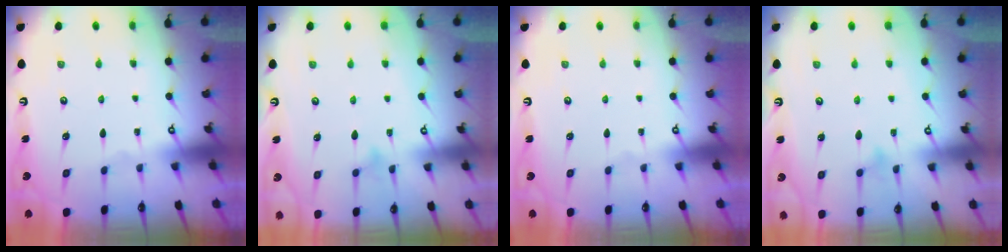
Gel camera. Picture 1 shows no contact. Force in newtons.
{"total": 9.0, "press": 9.0, "slide": 0.8}
{"total": 0.0}
{"total": 9.0, "press": 9.0, "slide": 0.8}